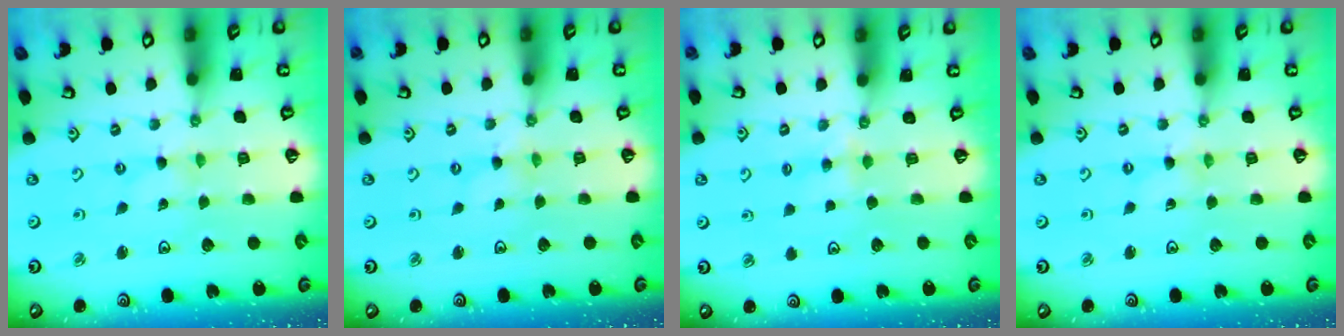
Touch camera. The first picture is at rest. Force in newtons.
{"total": 0.0}
{"total": 3.0, "press": 2.9, "slide": 0.4}
{"total": 0.0}